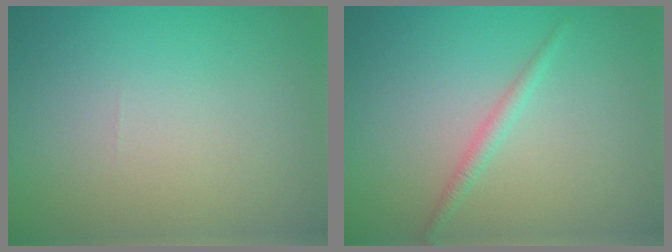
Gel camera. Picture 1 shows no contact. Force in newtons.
{"total": 1.3, "press": 1.3, "slide": 0.0}